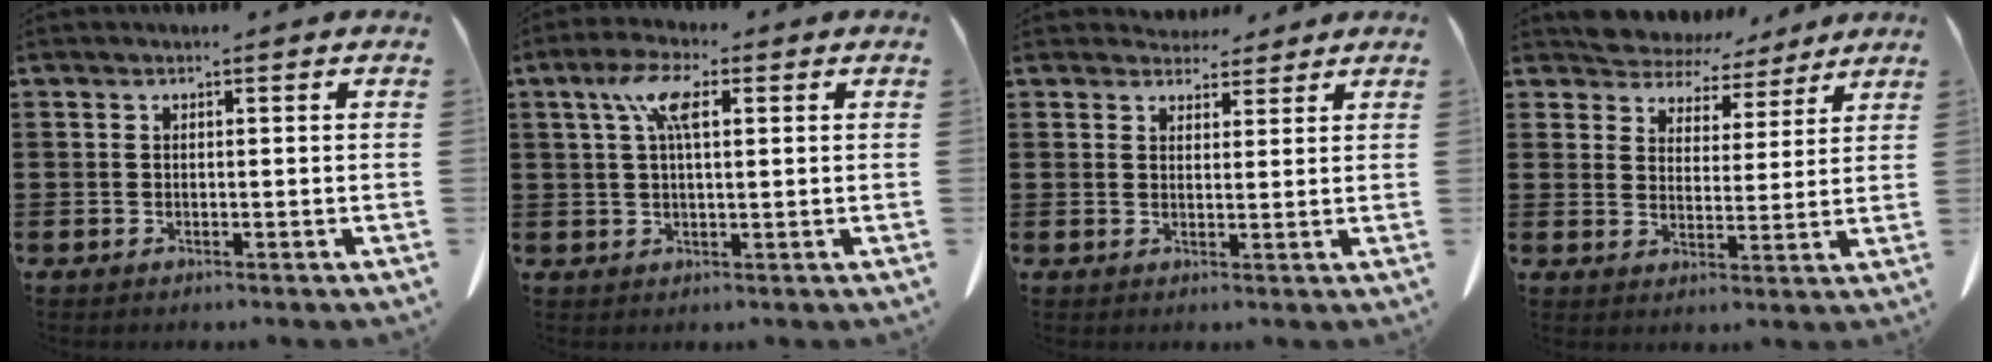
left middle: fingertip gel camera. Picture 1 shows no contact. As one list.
[{"total": 5.8, "force": [2.0, 2.0, 5.1], "torque": [-0.115, 0.009, 0.031]}, {"total": 3.4, "force": [3.1, 1.3, 0.4], "torque": [-0.009, -0.008, 0.060]}, {"total": 5.3, "force": [5.1, 1.4, -0.1], "torque": [-0.029, -0.031, 0.093]}]